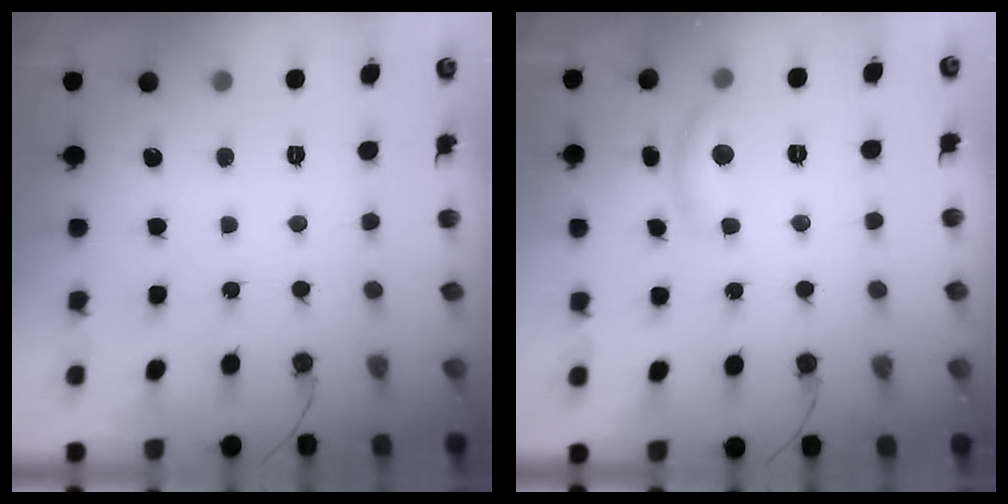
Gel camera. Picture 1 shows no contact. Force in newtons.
{"total": 10.3, "press": 10.3, "slide": 0.6}